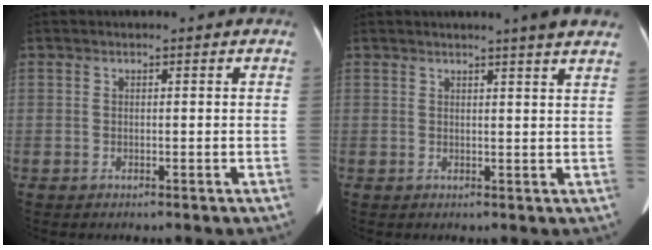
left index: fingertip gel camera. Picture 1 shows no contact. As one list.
[{"total": 5.2, "force": [4.4, -0.6, 2.7], "torque": [-0.038, 0.003, 0.042]}]